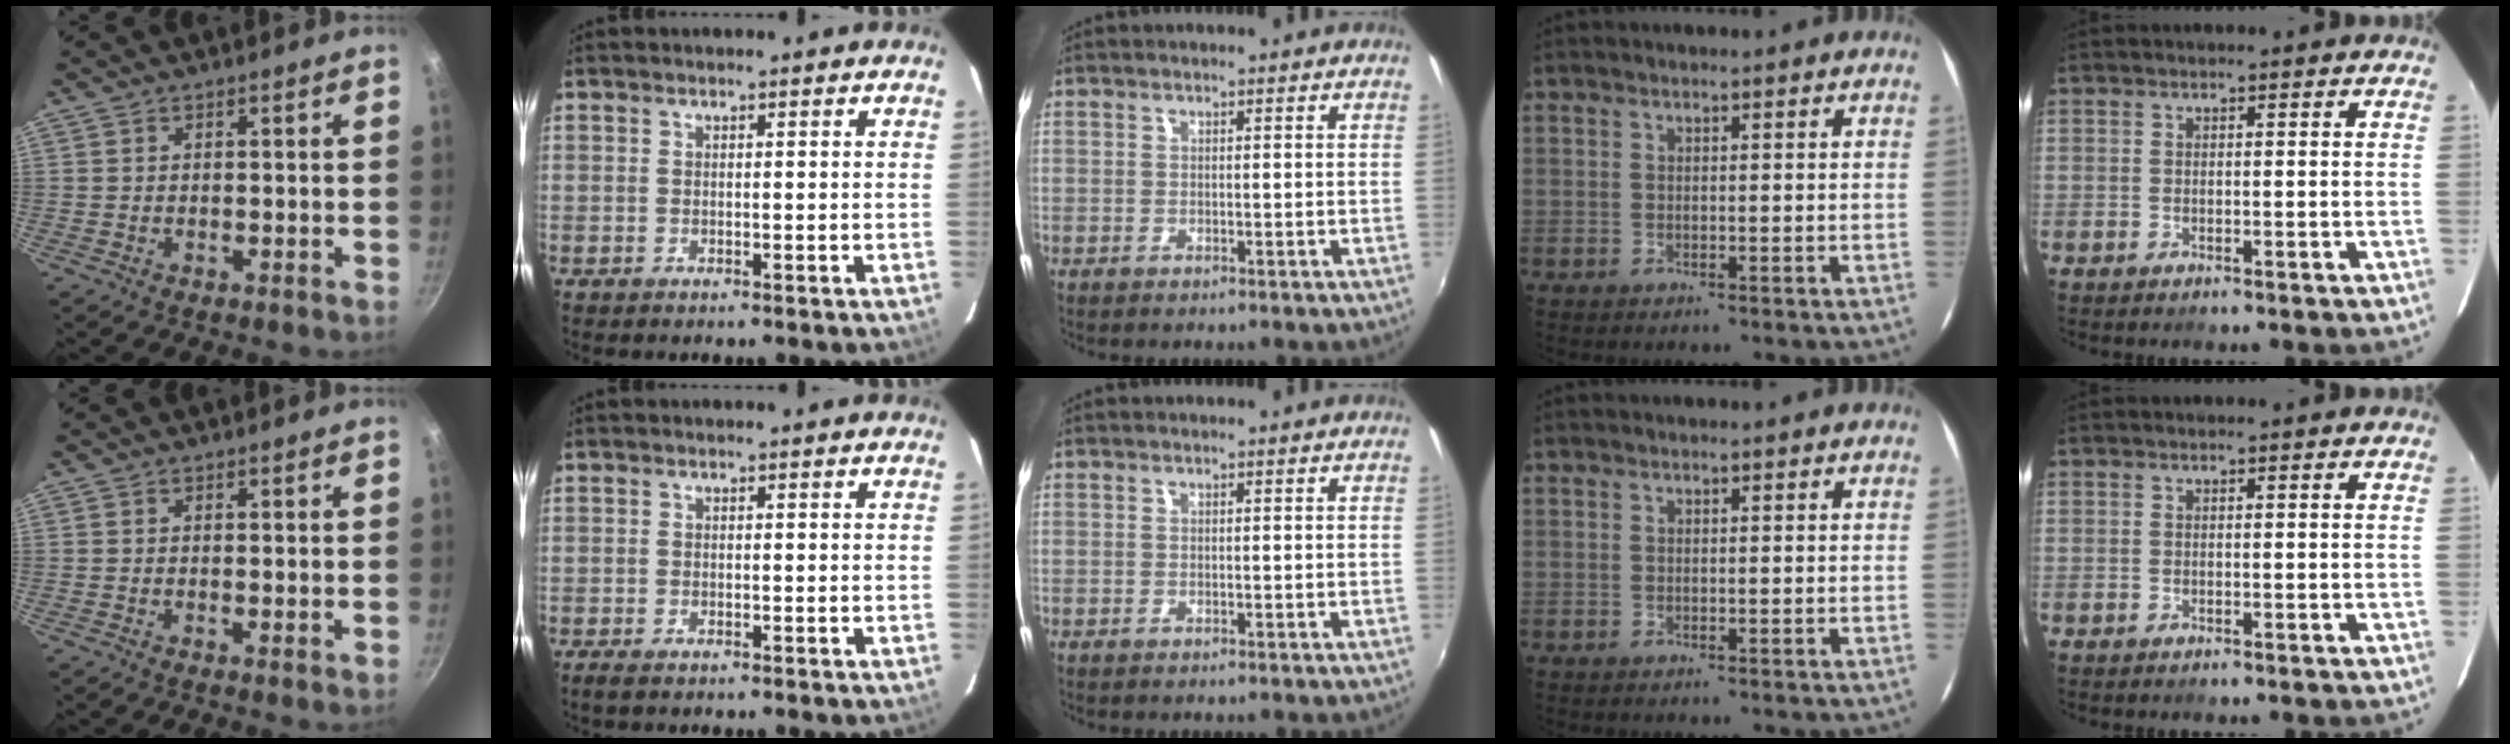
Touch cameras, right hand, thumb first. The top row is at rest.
{"thumb": {"total": 0.7, "force": [0.1, 0.1, 0.7], "torque": [-0.009, -0.007, -0.002]}, "index": {"total": 2.1, "force": [-1.6, 0.6, 1.2], "torque": [-0.028, -0.007, -0.030]}}